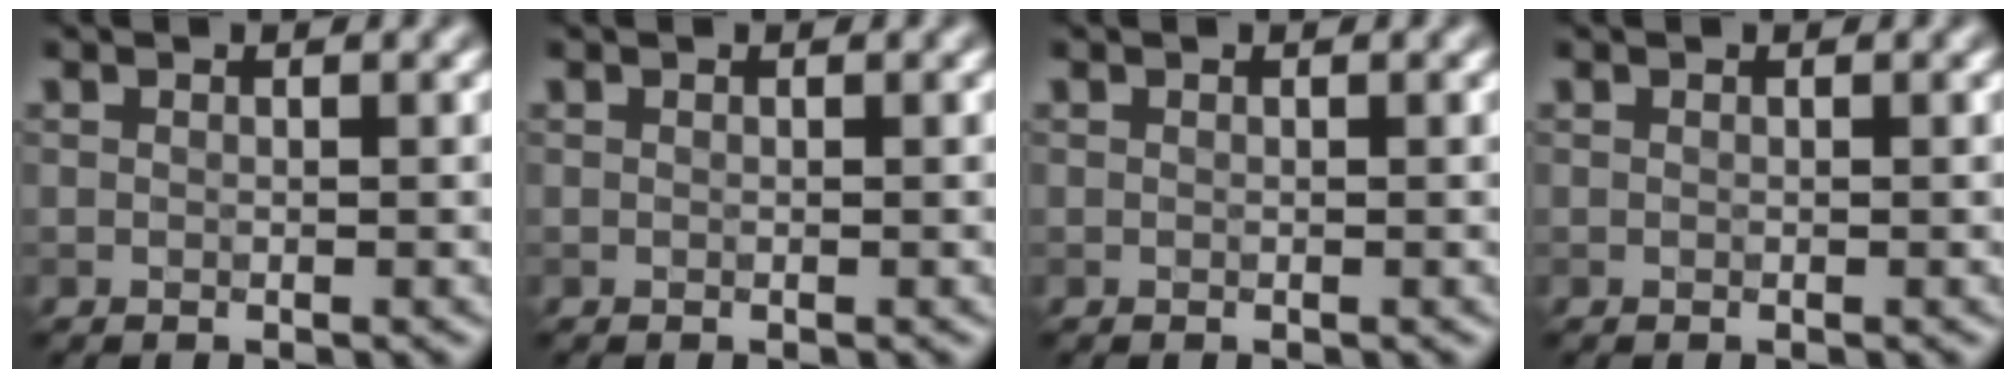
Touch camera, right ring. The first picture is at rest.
{"total": 0.0}
{"total": 0.0}
{"total": 0.0}